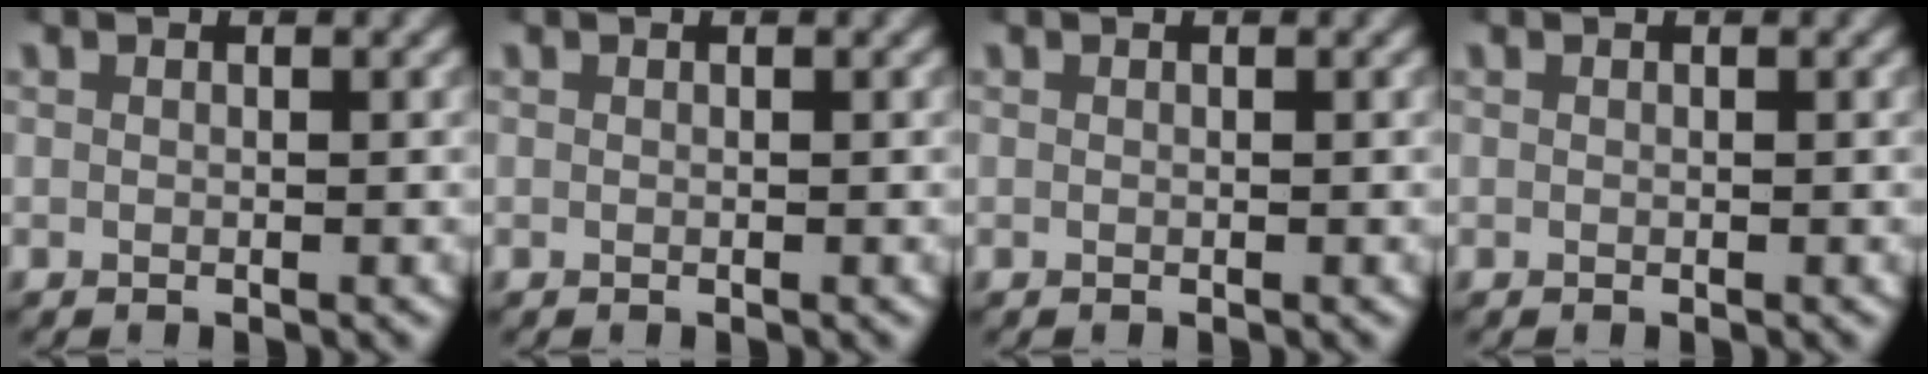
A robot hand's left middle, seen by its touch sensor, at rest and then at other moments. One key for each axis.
{"total": 0.0}
{"total": 0.0}
{"total": 0.0}